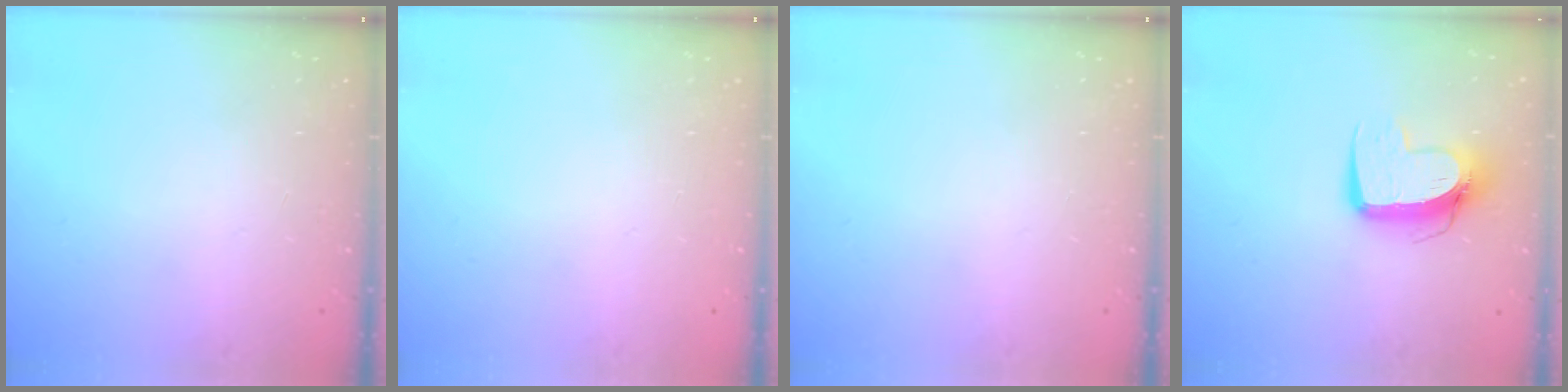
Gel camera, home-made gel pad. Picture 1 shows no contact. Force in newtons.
{"total": 0.0}
{"total": 0.0}
{"total": 10.2, "press": 10.1, "slide": 1.1}